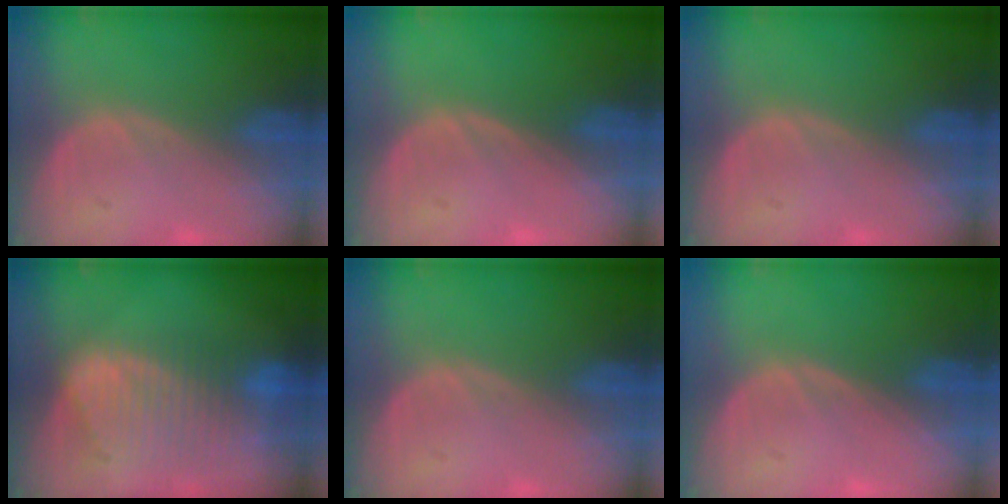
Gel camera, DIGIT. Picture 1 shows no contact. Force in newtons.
{"total": 0.0}
{"total": 0.0}
{"total": 9.2, "press": 8.1, "slide": 4.4}
{"total": 0.0}
{"total": 0.0}